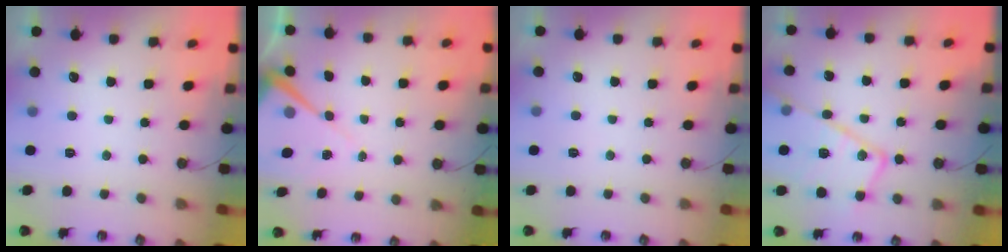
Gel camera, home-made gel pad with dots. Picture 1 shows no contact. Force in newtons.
{"total": 7.8, "press": 7.8, "slide": 0.5}
{"total": 2.8, "press": 2.8, "slide": 0.5}
{"total": 19.8, "press": 19.7, "slide": 1.8}